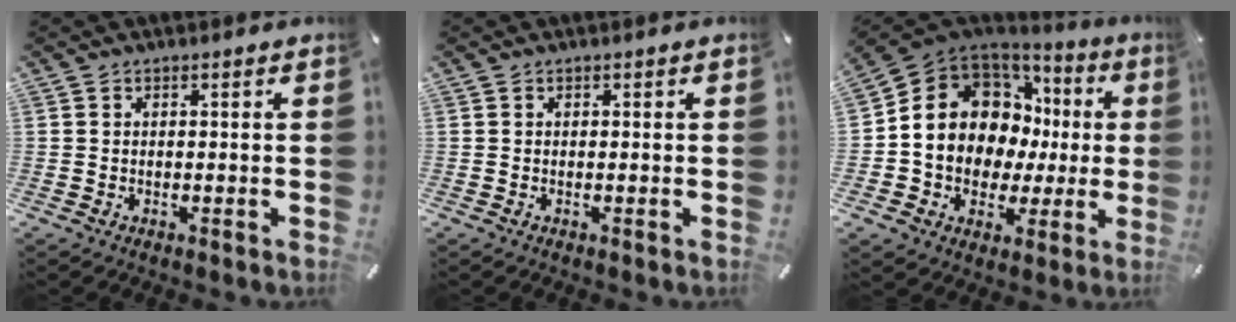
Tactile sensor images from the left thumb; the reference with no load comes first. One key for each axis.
{"total": 0.0}
{"total": 14.0, "fx": 2.1, "fy": 12.2, "fz": 6.5, "tx": -0.133, "ty": -0.032, "tz": 0.046}